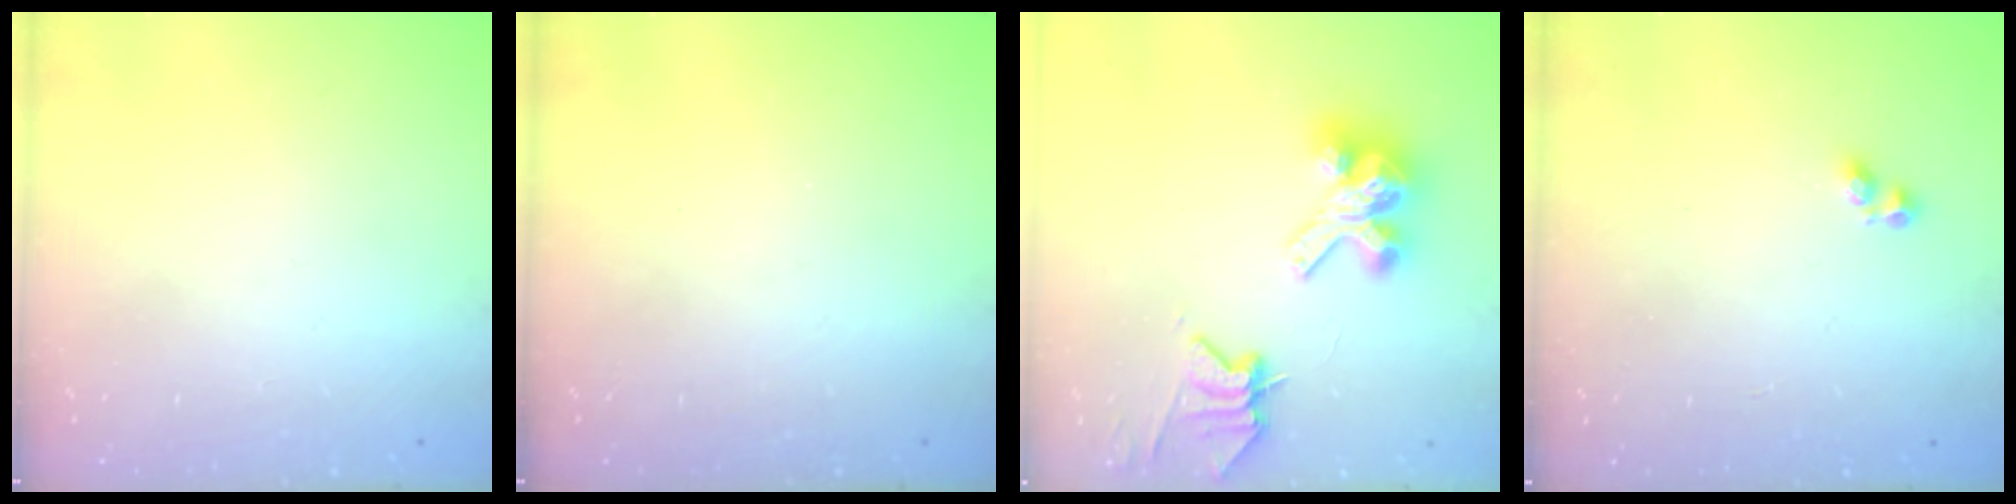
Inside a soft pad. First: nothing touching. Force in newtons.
{"total": 0.0}
{"total": 10.4, "press": 10.3, "slide": 1.0}
{"total": 1.9, "press": 1.9, "slide": 0.3}